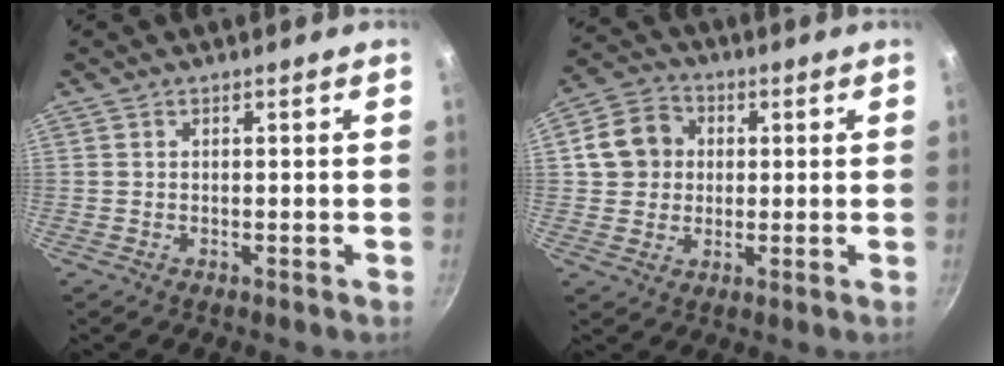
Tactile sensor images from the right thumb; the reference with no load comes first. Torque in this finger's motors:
{"motor_torque": [-0.76, 1.05, 0.21, -0.60, 0.09]}